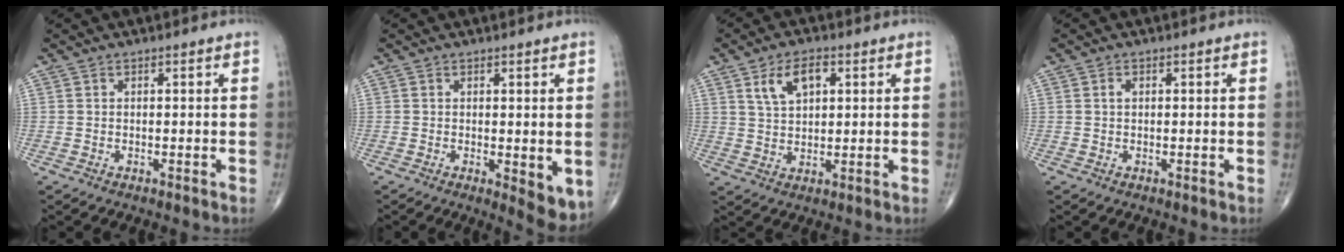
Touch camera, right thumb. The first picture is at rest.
{"total": 5.6, "force": [-0.7, 1.9, 5.2], "torque": [-0.061, -0.016, -0.006]}
{"total": 7.0, "force": [2.9, 3.9, 5.1], "torque": [-0.080, -0.003, 0.055]}
{"total": 0.8, "force": [0.2, 0.5, 0.5], "torque": [-0.009, 0.002, 0.002]}